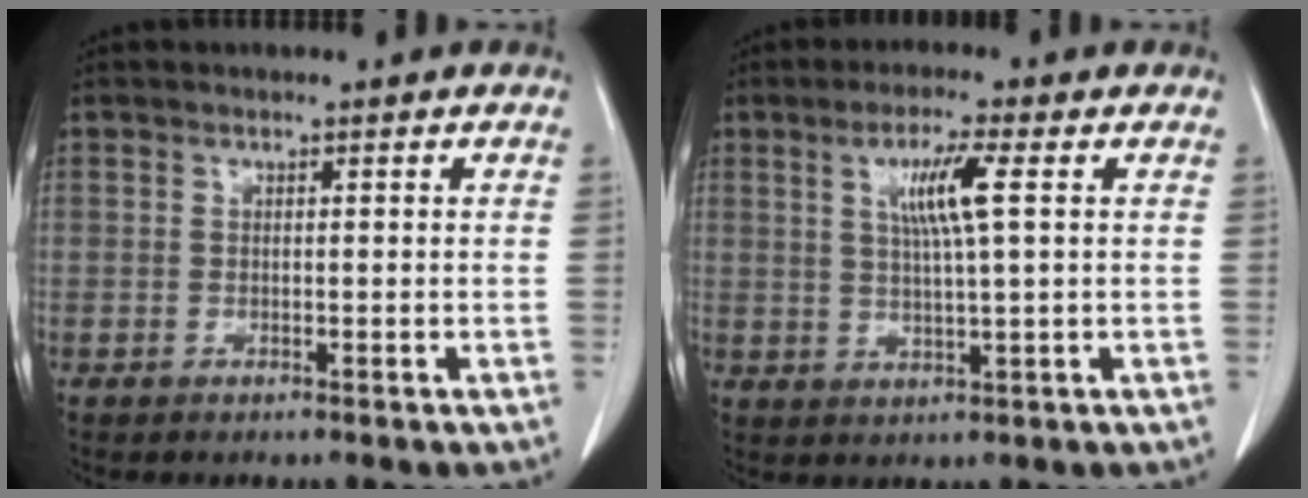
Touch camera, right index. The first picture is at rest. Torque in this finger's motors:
{"motor_torque": [0.68, 0.56, 0.38, 0.07]}